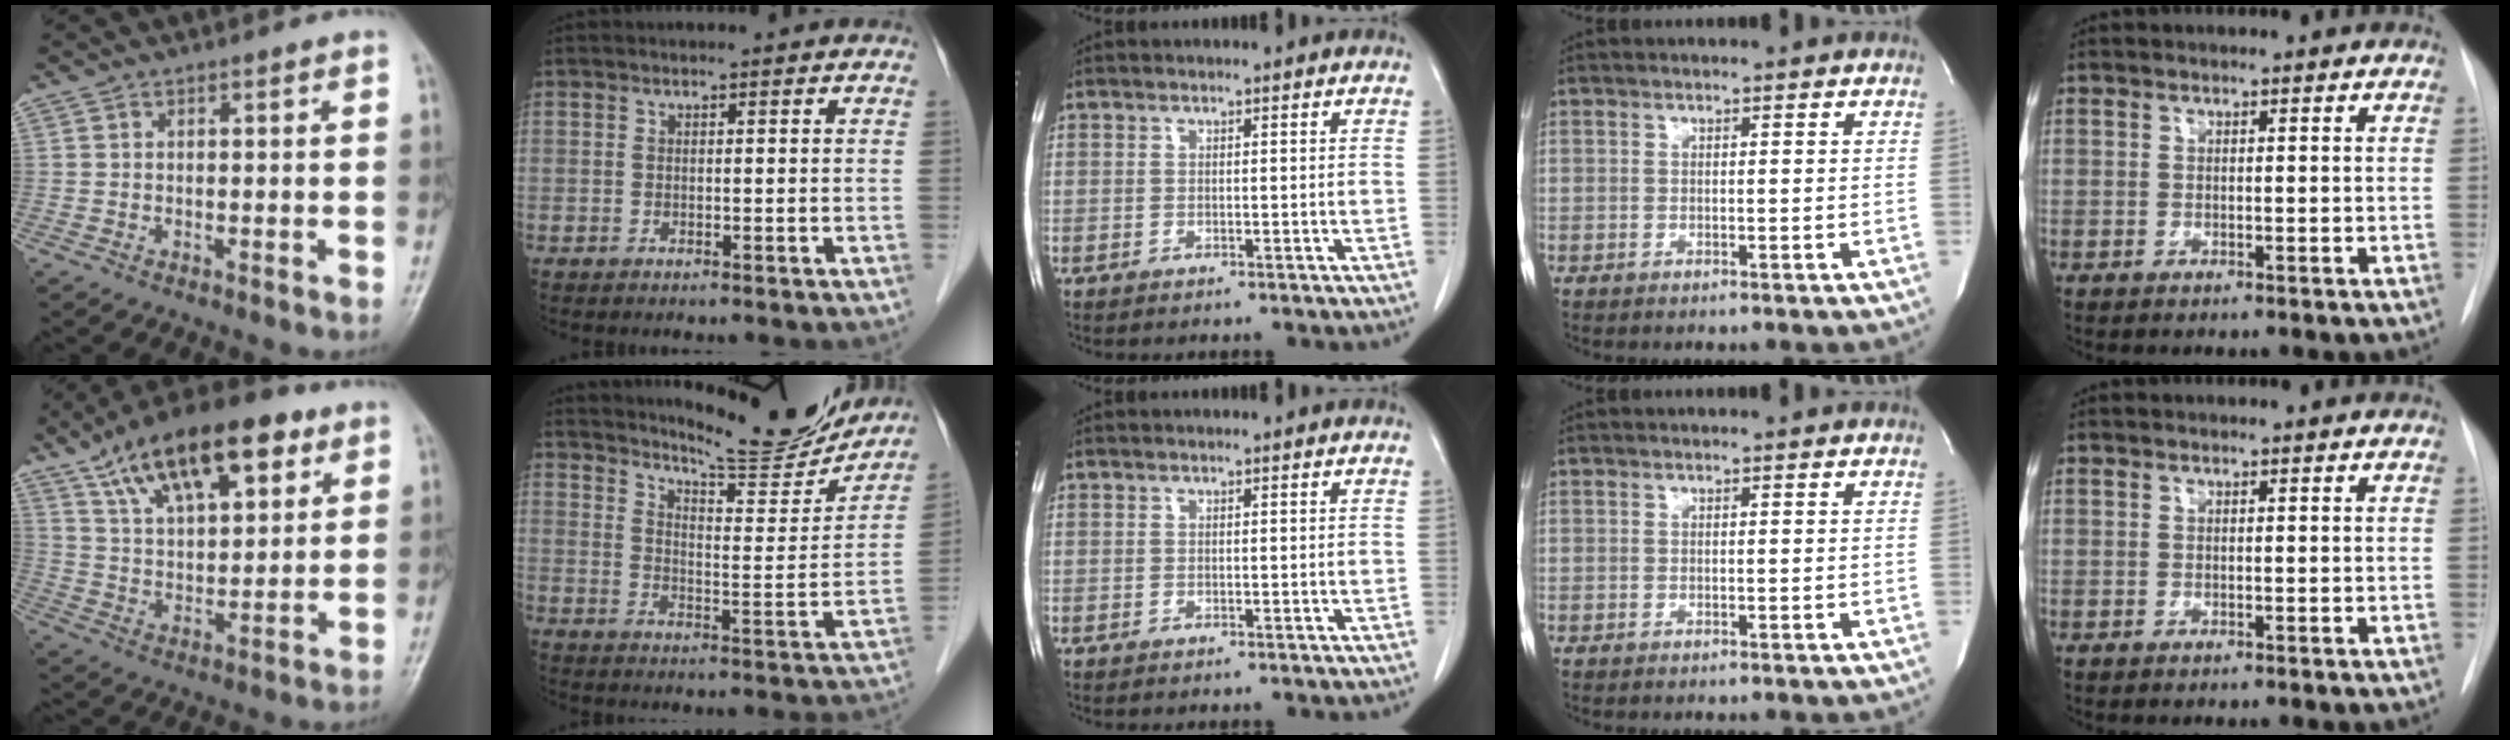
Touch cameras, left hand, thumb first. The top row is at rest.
{"thumb": {"total": 20.1, "force": [10.8, 8.8, 14.4], "torque": [-0.207, -0.022, 0.185]}, "index": {"total": 15.4, "force": [14.7, 0.9, 4.6], "torque": [-0.074, -0.040, 0.199]}}